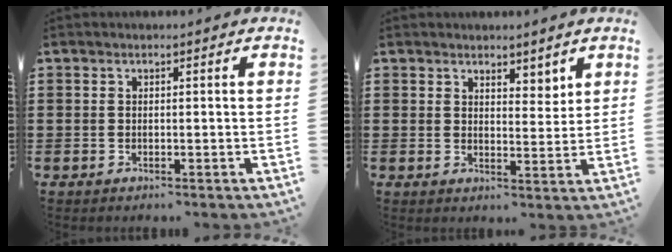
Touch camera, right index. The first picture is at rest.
{"total": 3.5, "force": [3.1, 1.5, 0.7], "torque": [-0.014, -0.001, 0.056]}